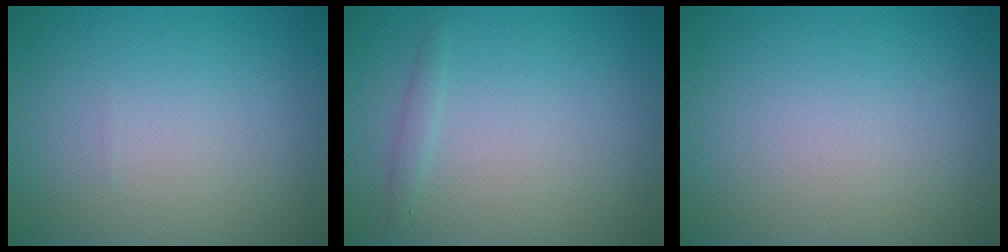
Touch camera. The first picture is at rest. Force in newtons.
{"total": 0.8, "press": 0.8, "slide": 0.0}
{"total": 0.0}